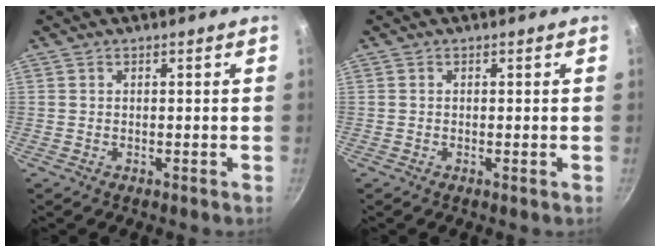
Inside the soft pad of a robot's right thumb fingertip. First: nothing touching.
{"total": 0.0}